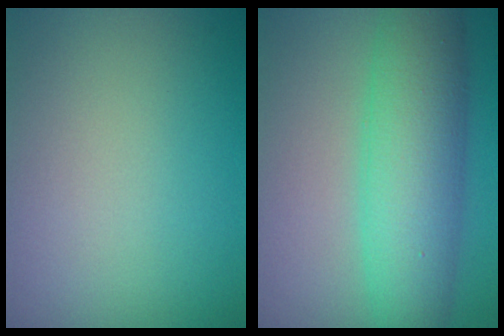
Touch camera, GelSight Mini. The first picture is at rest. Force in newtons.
{"total": 8.0, "press": 8.0, "slide": 0.2}